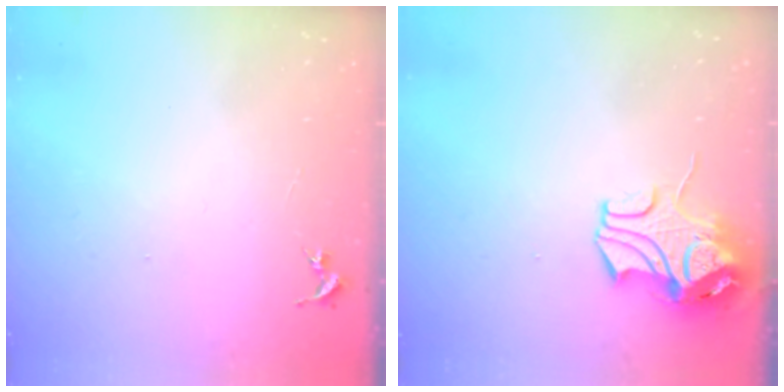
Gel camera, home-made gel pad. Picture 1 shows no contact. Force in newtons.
{"total": 10.5, "press": 10.3, "slide": 1.7}